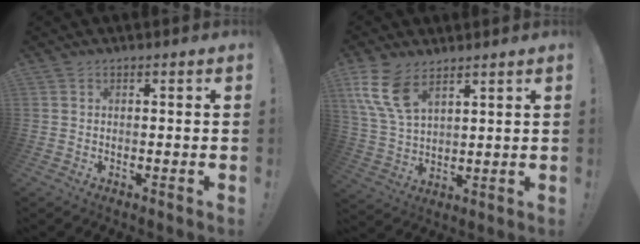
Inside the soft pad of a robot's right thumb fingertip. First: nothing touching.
{"total": 11.3, "force": [6.7, 5.9, 6.9], "torque": [-0.146, -0.026, 0.130]}